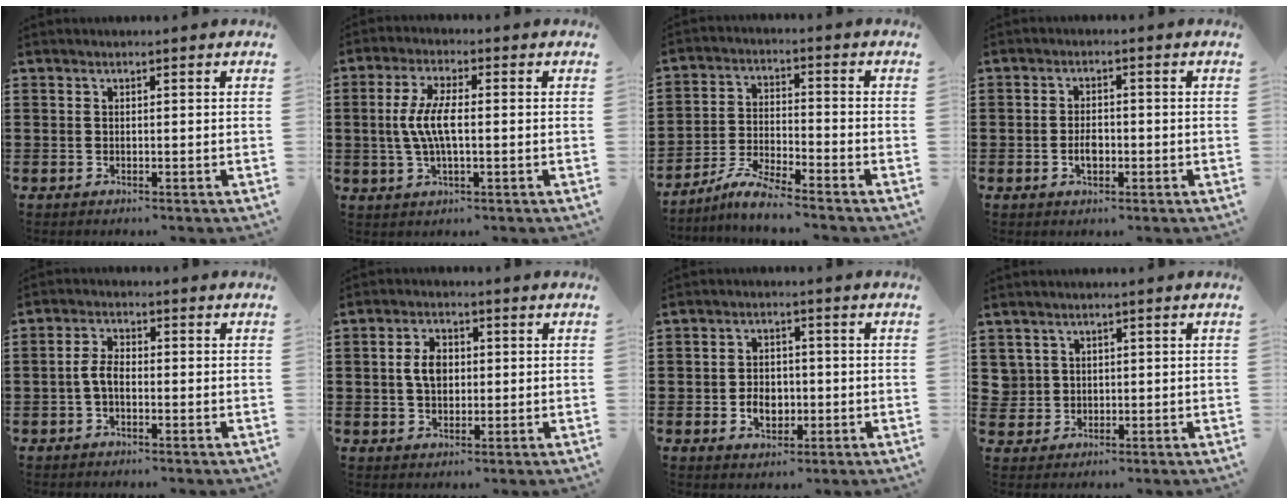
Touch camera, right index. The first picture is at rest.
{"total": 6.3, "force": [-0.4, 2.0, 6.0], "torque": [-0.136, -0.004, -0.017]}
{"total": 5.3, "force": [-5.0, 0.2, 1.9], "torque": [-0.053, -0.007, -0.101]}
{"total": 2.8, "force": [-0.8, 1.5, 2.3], "torque": [-0.043, 0.003, -0.014]}
{"total": 3.4, "force": [-1.0, 1.7, 2.8], "torque": [-0.074, -0.001, -0.026]}
{"total": 4.2, "force": [0.3, 2.7, 3.2], "torque": [-0.068, 0.012, 0.004]}
{"total": 4.0, "force": [-0.9, 3.0, 2.4], "torque": [-0.043, 0.002, -0.019]}
{"total": 2.4, "force": [0.6, 2.3, 0.2], "torque": [-0.015, 0.011, 0.010]}